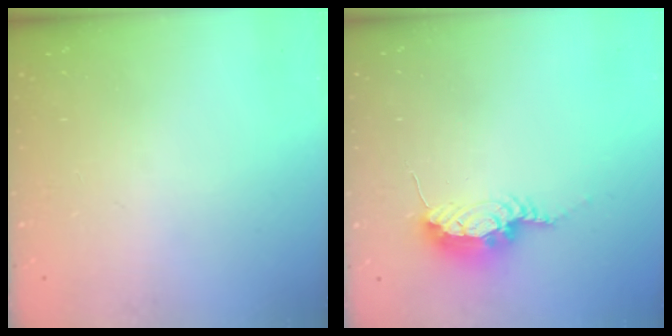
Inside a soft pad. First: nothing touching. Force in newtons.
{"total": 8.4, "press": 8.4, "slide": 0.9}